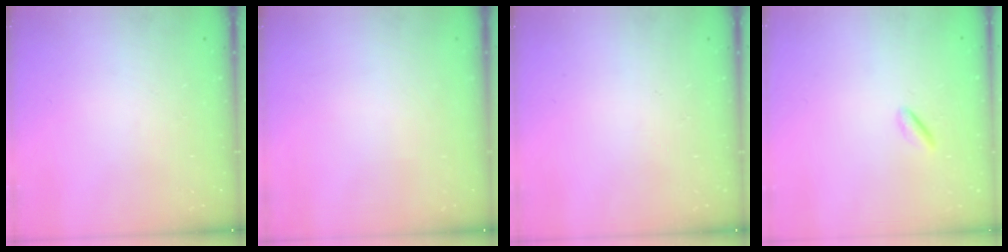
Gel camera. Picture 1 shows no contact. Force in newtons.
{"total": 0.0}
{"total": 0.0}
{"total": 1.1, "press": 0.8, "slide": 0.7}